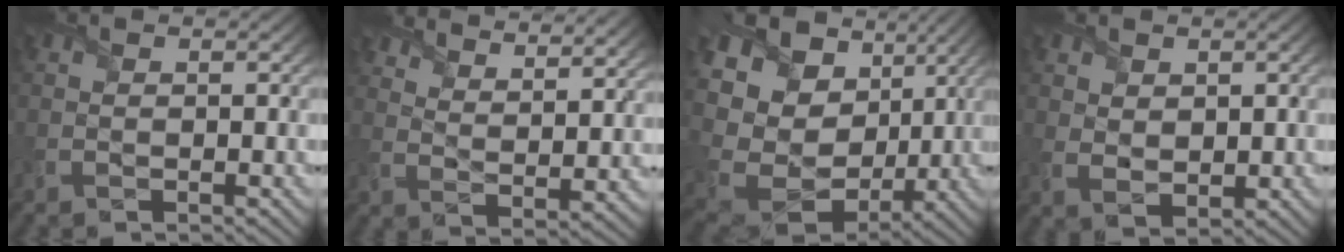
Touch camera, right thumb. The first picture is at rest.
{"total": 9.0, "force": [7.9, 2.1, 3.9], "torque": [-0.076, -0.020, 0.128]}
{"total": 16.3, "force": [3.7, 12.8, 9.3], "torque": [-0.233, -0.020, 0.099]}
{"total": 2.8, "force": [1.4, 2.0, 1.4], "torque": [-0.044, -0.007, 0.022]}